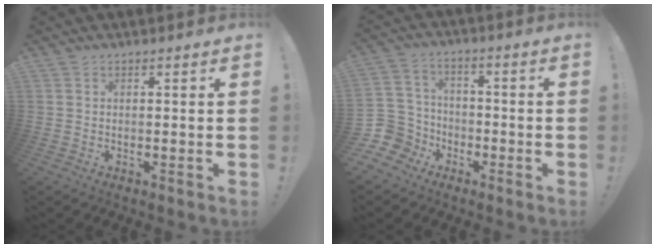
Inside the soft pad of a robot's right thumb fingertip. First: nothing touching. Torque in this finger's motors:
{"motor_torque": [-0.19, 0.26, -0.12, -0.04, 0.01]}